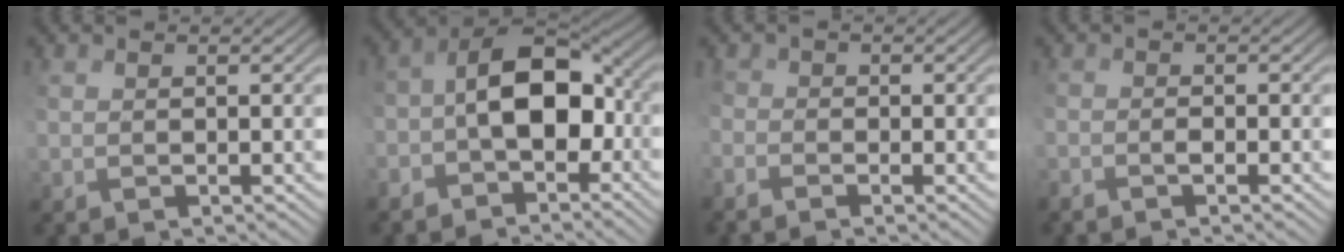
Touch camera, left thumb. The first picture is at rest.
{"total": 9.4, "force": [-2.4, 5.1, 7.5], "torque": [-0.136, 0.005, -0.050]}
{"total": 2.3, "force": [-1.4, 1.3, 1.3], "torque": [-0.036, -0.002, -0.023]}
{"total": 1.3, "force": [-1.1, -0.1, 0.7], "torque": [-0.011, 0.006, -0.021]}